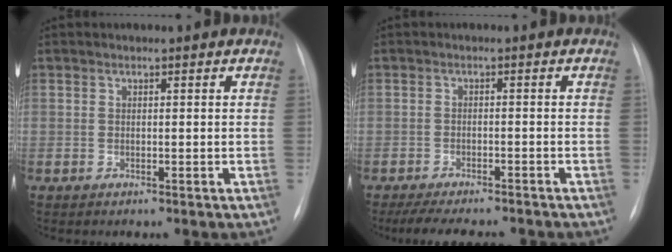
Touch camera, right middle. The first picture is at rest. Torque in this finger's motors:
{"motor_torque": [0.65, -0.67, 0.10, 0.05]}